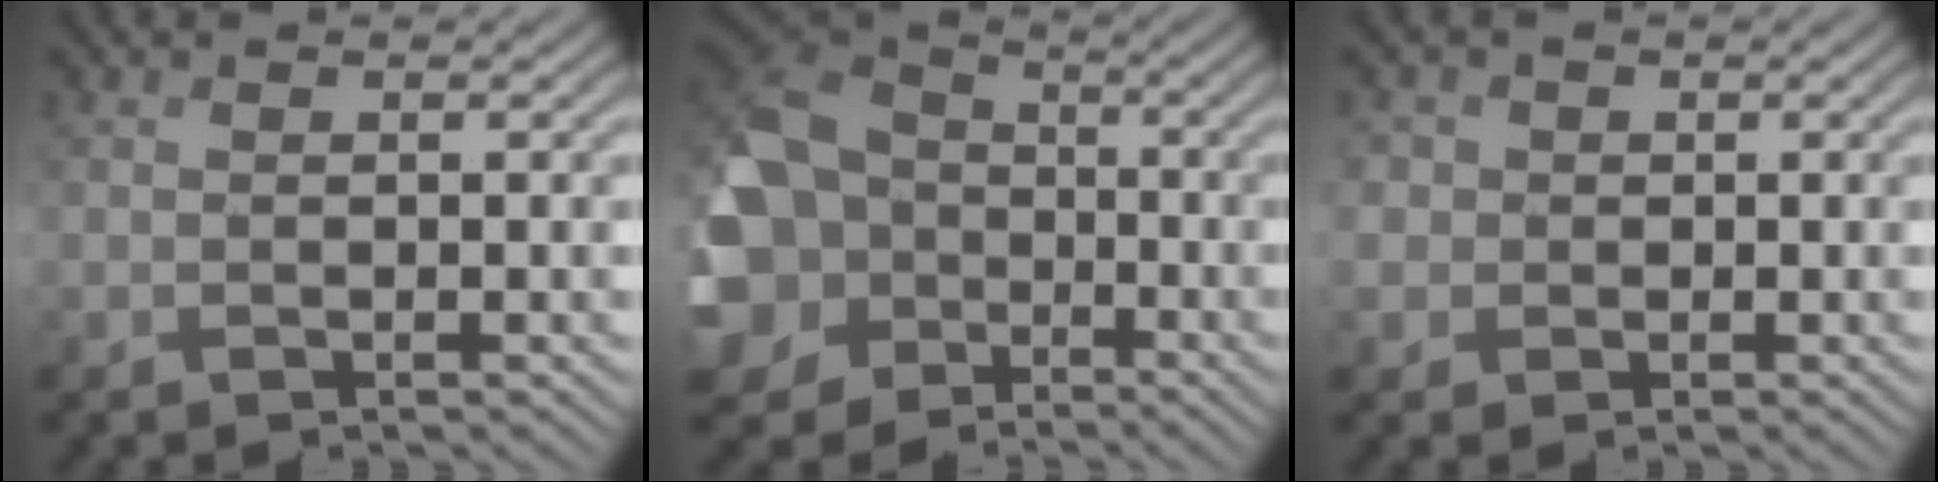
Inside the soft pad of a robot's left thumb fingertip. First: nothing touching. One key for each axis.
{"total": 17.1, "fx": -3.1, "fy": 14.6, "fz": 8.3, "tx": -0.264, "ty": -0.022, "tz": -0.085}
{"total": 3.7, "fx": 0.9, "fy": 3.5, "fz": 0.5, "tx": -0.024, "ty": 0.013, "tz": -0.002}